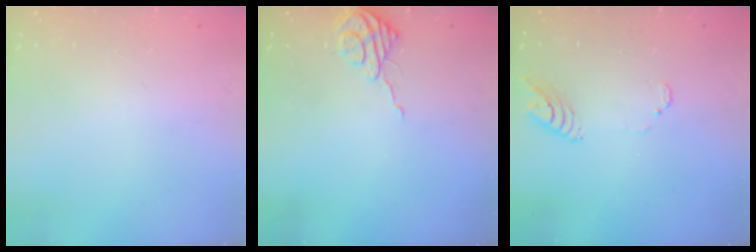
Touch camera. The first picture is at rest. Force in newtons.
{"total": 5.5, "press": 5.5, "slide": 0.3}
{"total": 6.9, "press": 6.8, "slide": 0.7}